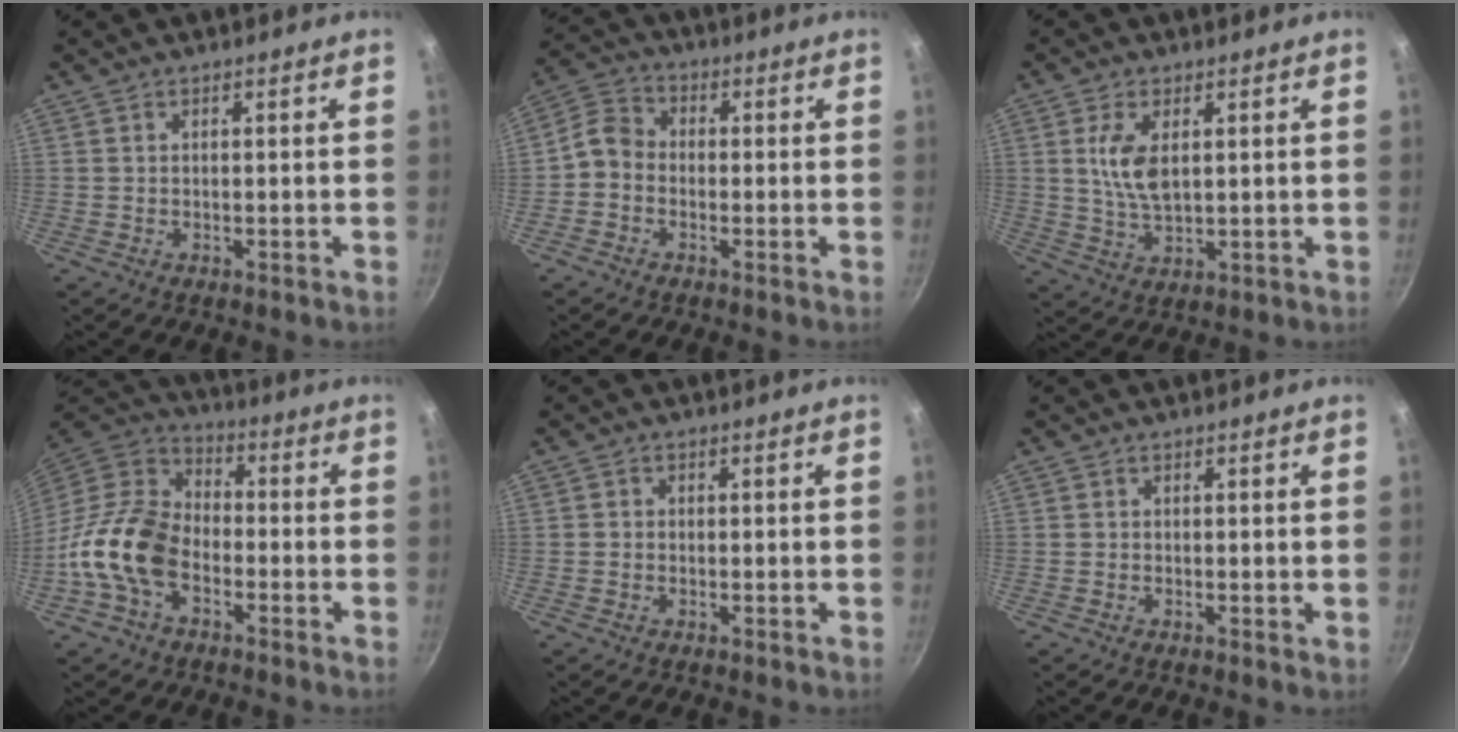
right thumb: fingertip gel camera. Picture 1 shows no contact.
{"total": 5.4, "force": [-1.6, 4.4, 2.8], "torque": [-0.039, 0.028, -0.051]}
{"total": 7.2, "force": [1.7, 3.5, 6.0], "torque": [-0.114, -0.011, 0.035]}
{"total": 15.1, "force": [-5.2, 10.1, 10.0], "torque": [-0.161, 0.048, -0.123]}
{"total": 1.0, "force": [-0.3, 0.9, 0.3], "torque": [-0.005, 0.003, -0.007]}
{"total": 0.0}